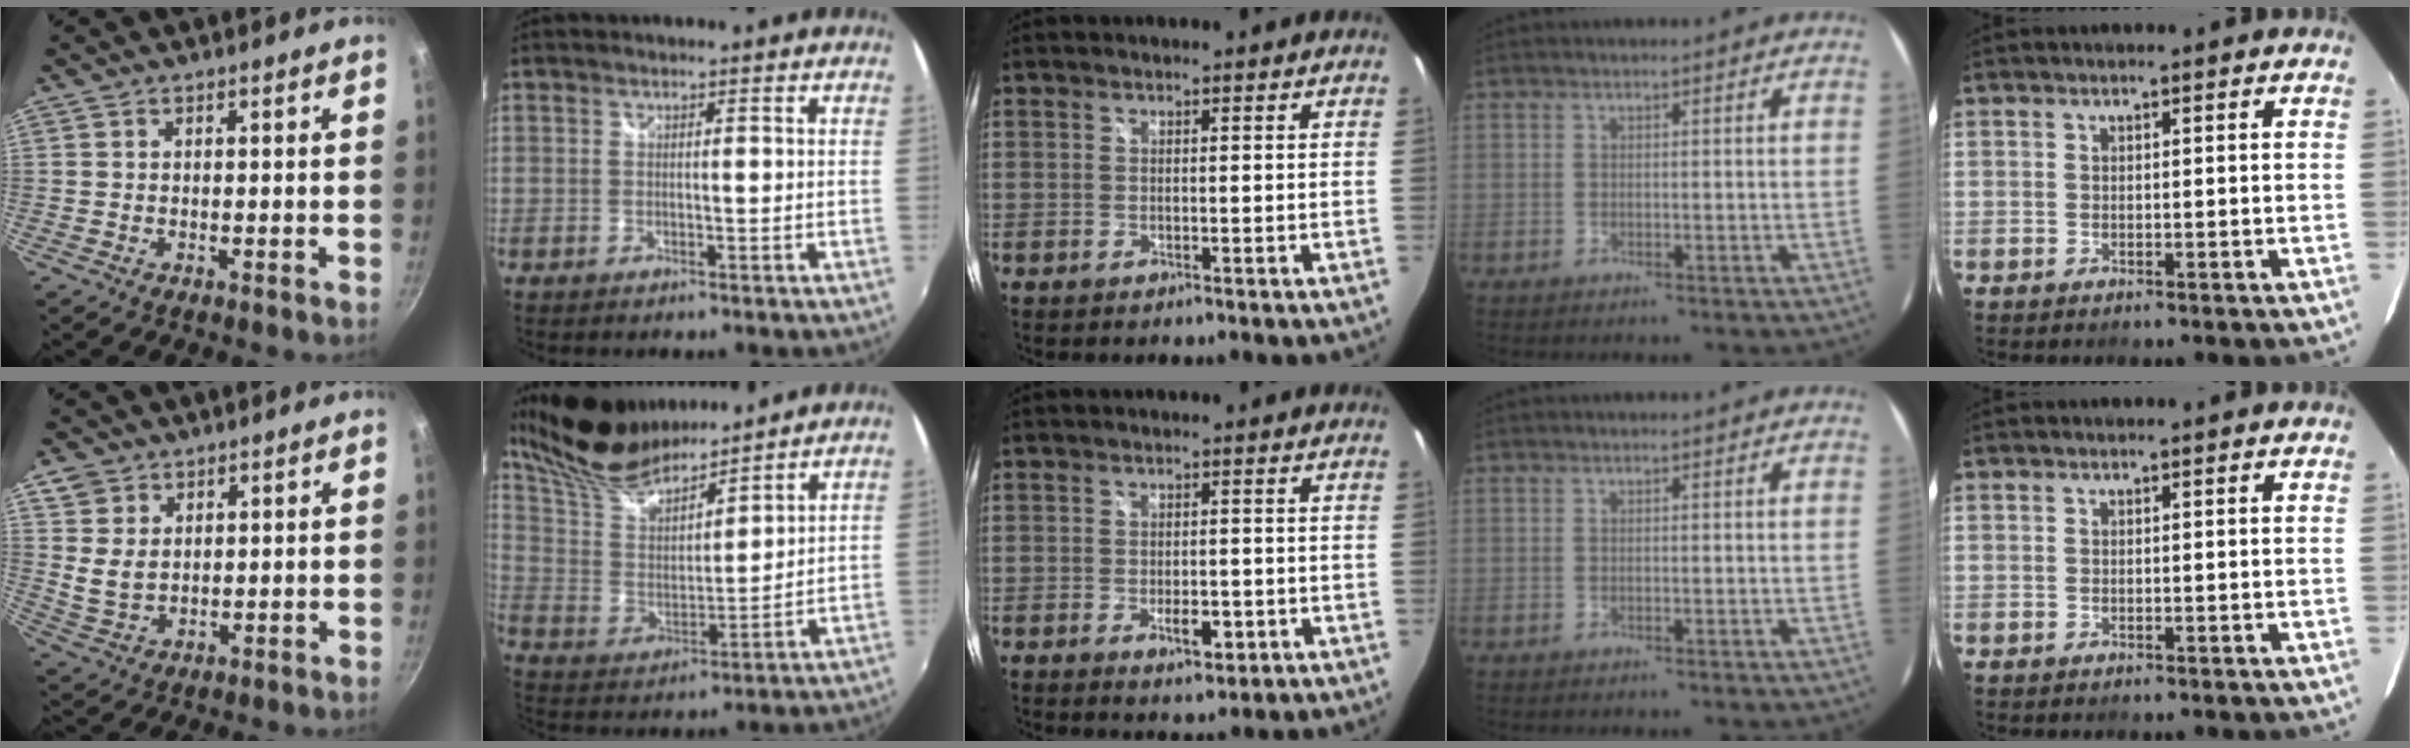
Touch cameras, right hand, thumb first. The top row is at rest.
{"thumb": {"total": 5.8, "force": [2.5, 4.5, 2.7], "torque": [-0.037, -0.017, 0.051]}, "index": {"total": 16.0, "force": [13.7, 4.4, 6.9], "torque": [-0.140, 0.014, 0.264]}, "middle": {"total": 3.8, "force": [-1.5, 1.5, 3.1], "torque": [-0.057, -0.008, -0.018]}}